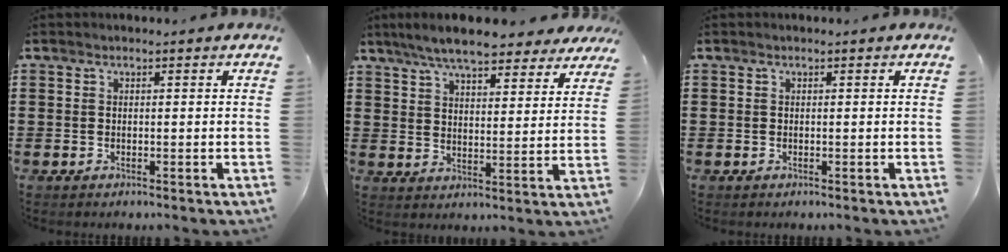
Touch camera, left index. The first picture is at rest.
{"total": 8.0, "force": [7.2, 1.0, 3.3], "torque": [-0.089, -0.018, 0.131]}
{"total": 0.0}